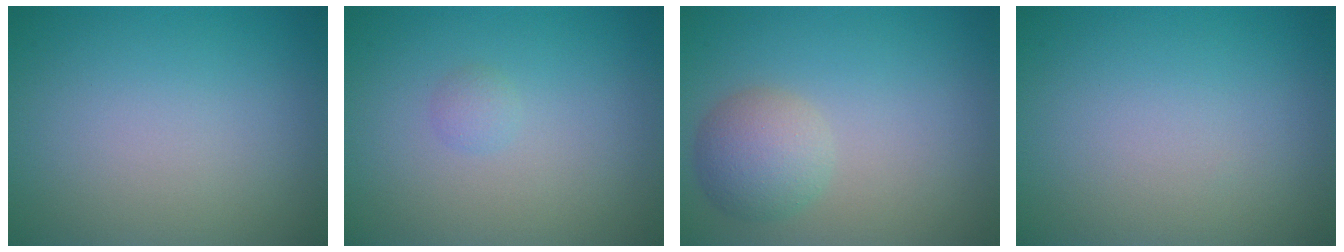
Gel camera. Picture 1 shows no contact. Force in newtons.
{"total": 0.8, "press": 0.8, "slide": 0.1}
{"total": 3.4, "press": 3.4, "slide": 0.1}
{"total": 0.0}